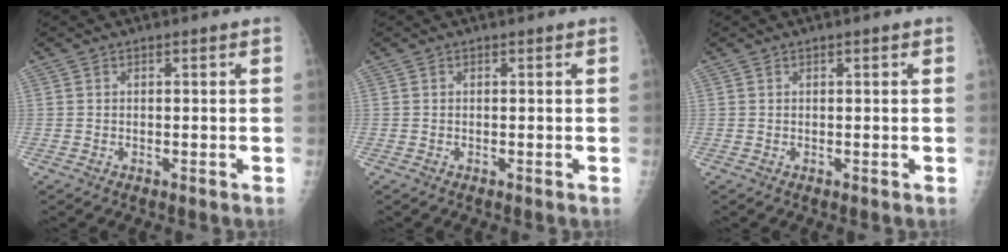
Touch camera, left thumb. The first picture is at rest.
{"total": 0.0}
{"total": 0.7, "force": [0.3, 0.1, 0.6], "torque": [-0.012, 0.003, 0.004]}